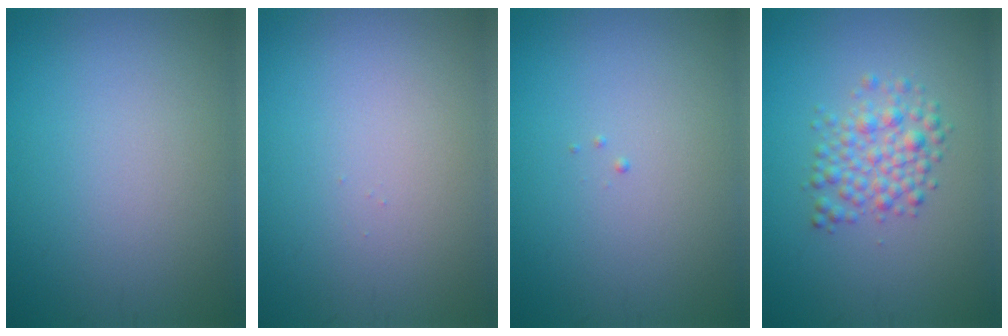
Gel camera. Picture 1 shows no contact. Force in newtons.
{"total": 0.0}
{"total": 0.0}
{"total": 3.1, "press": 3.1, "slide": 0.1}